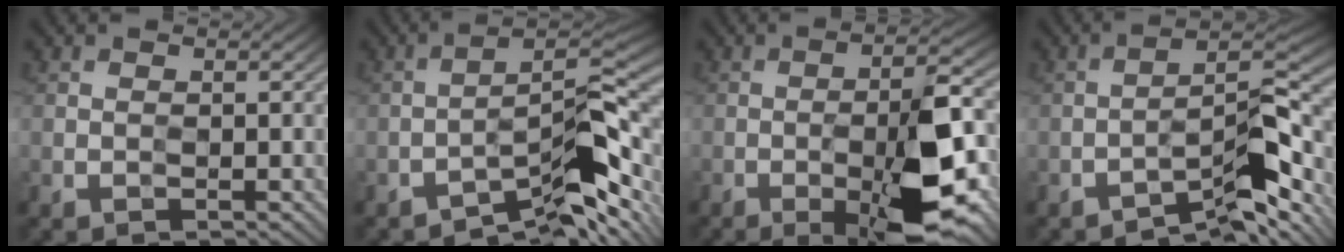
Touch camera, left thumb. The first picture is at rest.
{"total": 10.1, "force": [-7.3, 1.9, 6.7], "torque": [-0.087, 0.014, -0.120]}
{"total": 10.4, "force": [-4.6, 2.3, 9.0], "torque": [-0.130, 0.007, -0.073]}
{"total": 7.6, "force": [-6.3, 0.9, 4.0], "torque": [-0.048, 0.030, -0.110]}